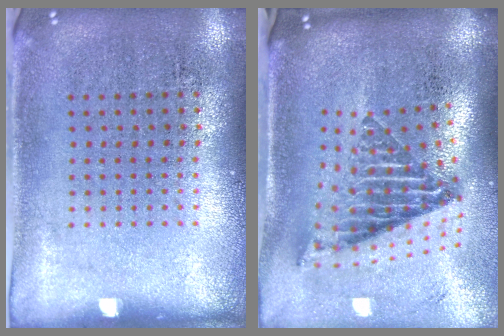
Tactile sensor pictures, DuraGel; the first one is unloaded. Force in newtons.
{"total": 2.7, "press": 1.7, "slide": 2.1}